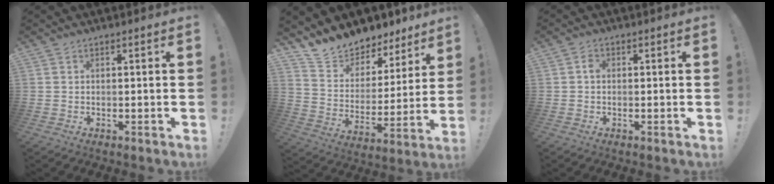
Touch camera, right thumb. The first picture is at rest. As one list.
[{"total": 10.7, "force": [10.1, 3.5, 0.4], "torque": [-0.027, -0.099, 0.182]}, {"total": 1.3, "force": [-0.2, 1.0, 0.8], "torque": [-0.013, 0.004, -0.006]}]